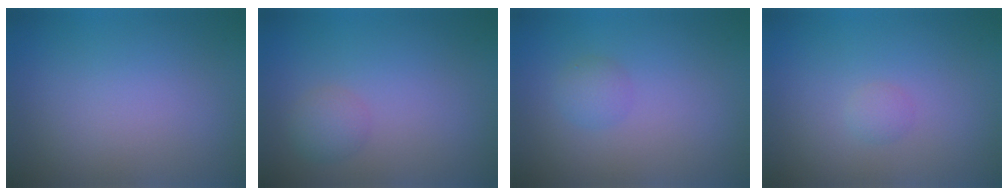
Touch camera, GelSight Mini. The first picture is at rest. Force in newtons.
{"total": 1.6, "press": 1.6, "slide": 0.1}
{"total": 1.3, "press": 1.3, "slide": 0.1}
{"total": 0.9, "press": 0.9, "slide": 0.0}